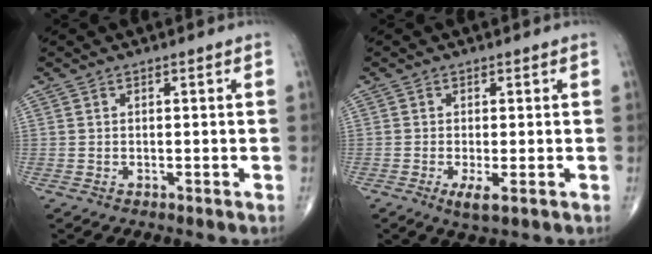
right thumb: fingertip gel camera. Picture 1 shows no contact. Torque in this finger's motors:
{"motor_torque": [-0.38, -0.15, -0.04, 0.16, 0.01]}